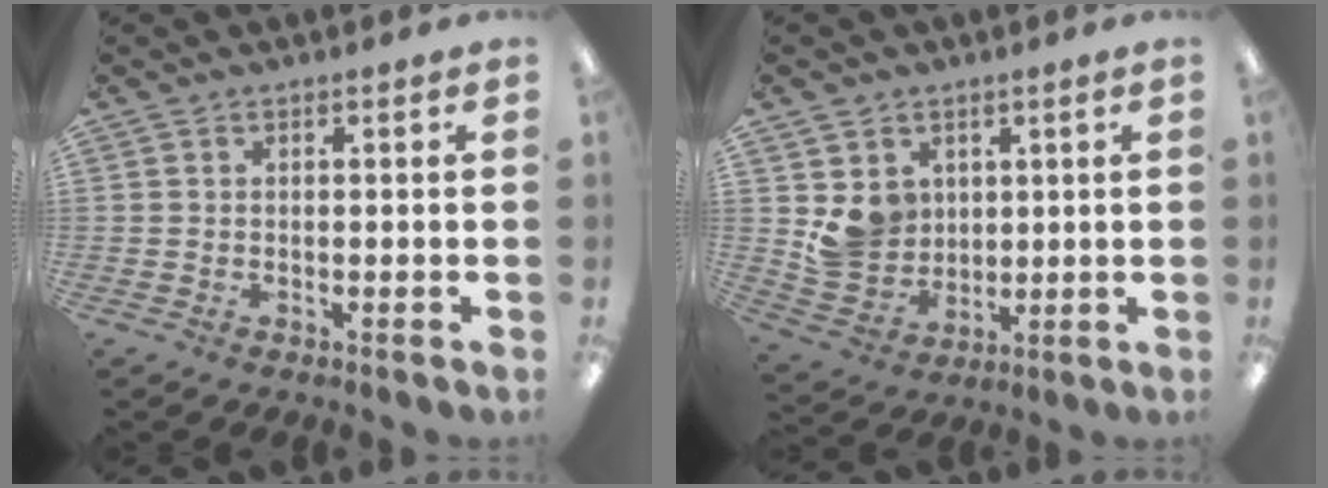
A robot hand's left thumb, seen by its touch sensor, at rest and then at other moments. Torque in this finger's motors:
{"motor_torque": [0.04, 0.13, 0.46, -0.63, 0.03]}